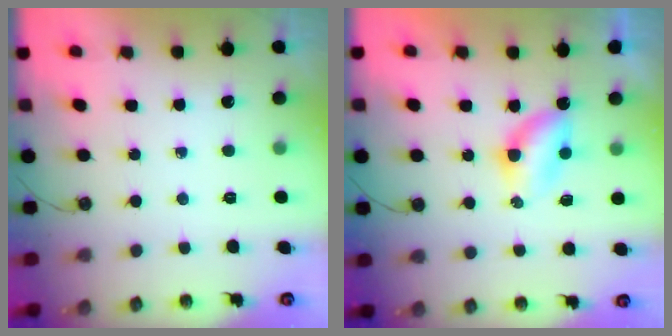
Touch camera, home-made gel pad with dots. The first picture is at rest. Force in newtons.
{"total": 4.6, "press": 4.6, "slide": 0.5}